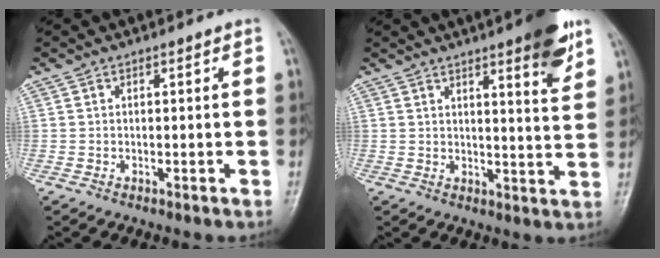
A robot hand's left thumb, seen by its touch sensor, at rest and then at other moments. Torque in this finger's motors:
{"motor_torque": [1.12, 0.46, 0.88, -0.44, 0.02]}